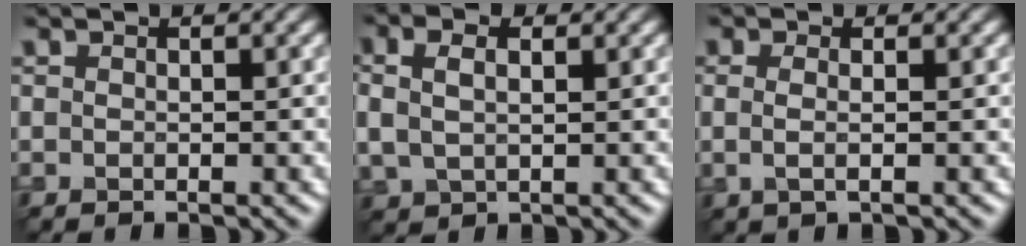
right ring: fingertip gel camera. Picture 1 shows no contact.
{"total": 3.7, "force": [1.1, 2.2, 2.7], "torque": [-0.066, 0.003, 0.023]}
{"total": 1.5, "force": [0.0, 0.4, 1.4], "torque": [-0.031, -0.002, -0.002]}